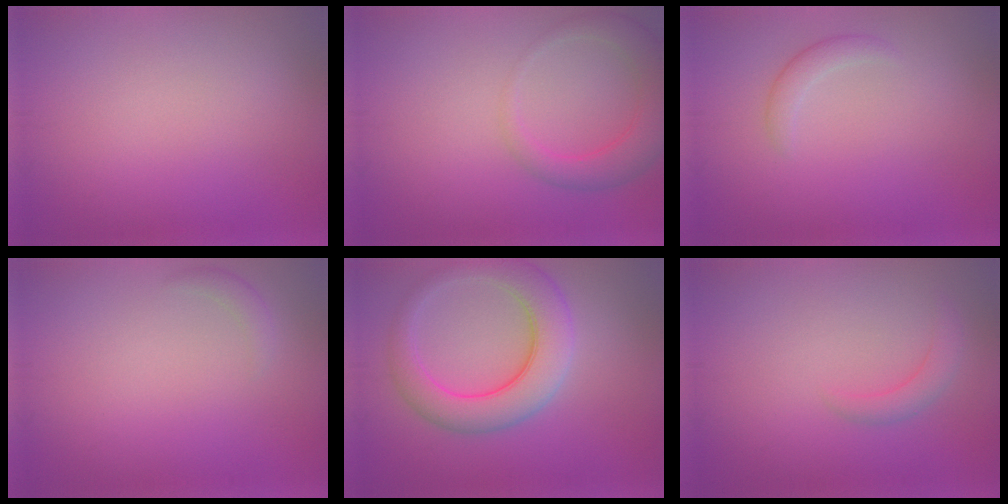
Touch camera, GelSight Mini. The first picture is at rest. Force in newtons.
{"total": 3.8, "press": 3.8, "slide": 0.2}
{"total": 1.4, "press": 1.4, "slide": 0.1}
{"total": 1.0, "press": 1.0, "slide": 0.1}
{"total": 6.4, "press": 6.4, "slide": 0.2}
{"total": 1.7, "press": 1.7, "slide": 0.3}